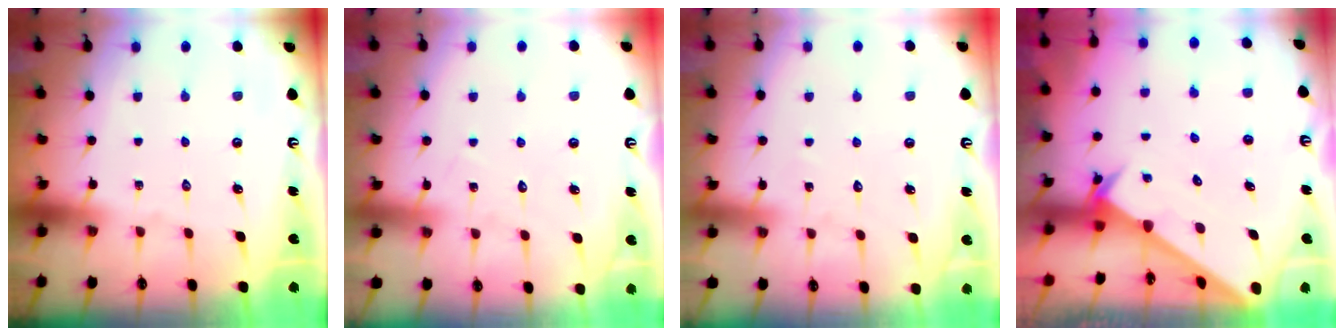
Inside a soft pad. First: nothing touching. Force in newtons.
{"total": 6.4, "press": 6.4, "slide": 0.4}
{"total": 4.8, "press": 4.8, "slide": 0.5}
{"total": 2.5, "press": 2.5, "slide": 0.2}